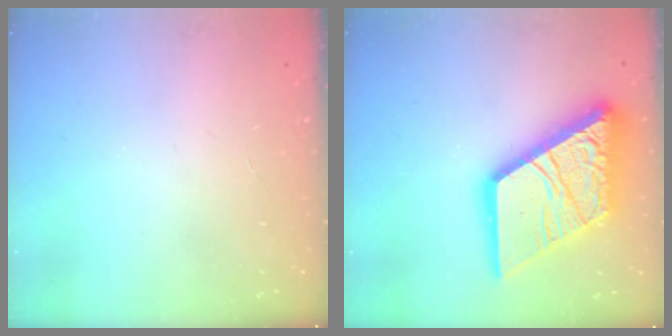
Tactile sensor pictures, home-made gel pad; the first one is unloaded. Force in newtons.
{"total": 27.5, "press": 27.4, "slide": 3.2}